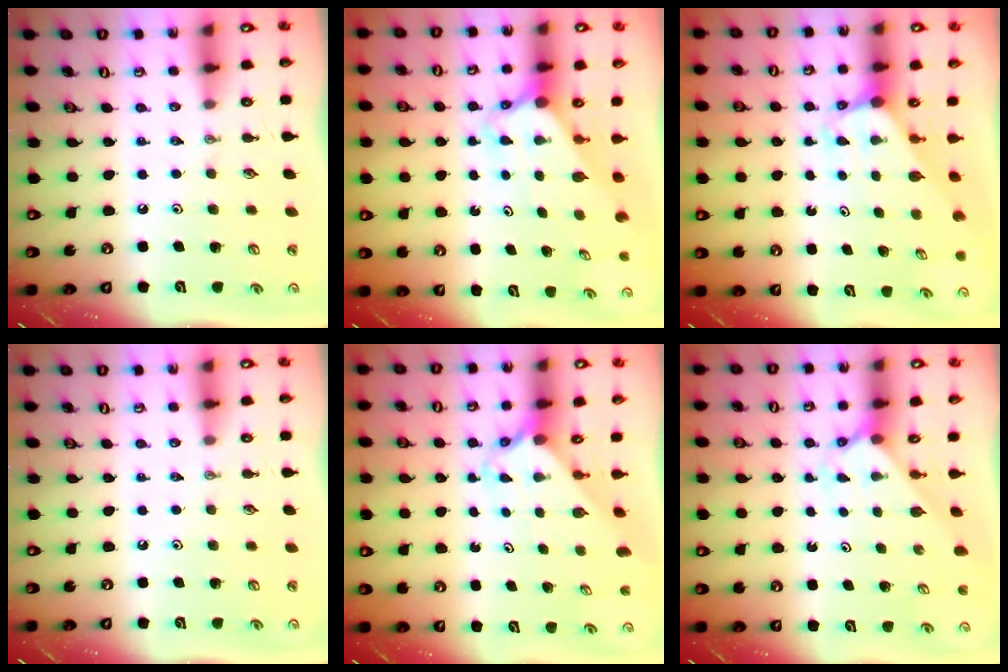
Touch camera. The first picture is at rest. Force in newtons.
{"total": 3.1, "press": 3.1, "slide": 0.2}
{"total": 2.9, "press": 2.9, "slide": 0.1}
{"total": 0.0}
{"total": 2.4, "press": 2.4, "slide": 0.2}
{"total": 2.3, "press": 2.3, "slide": 0.2}